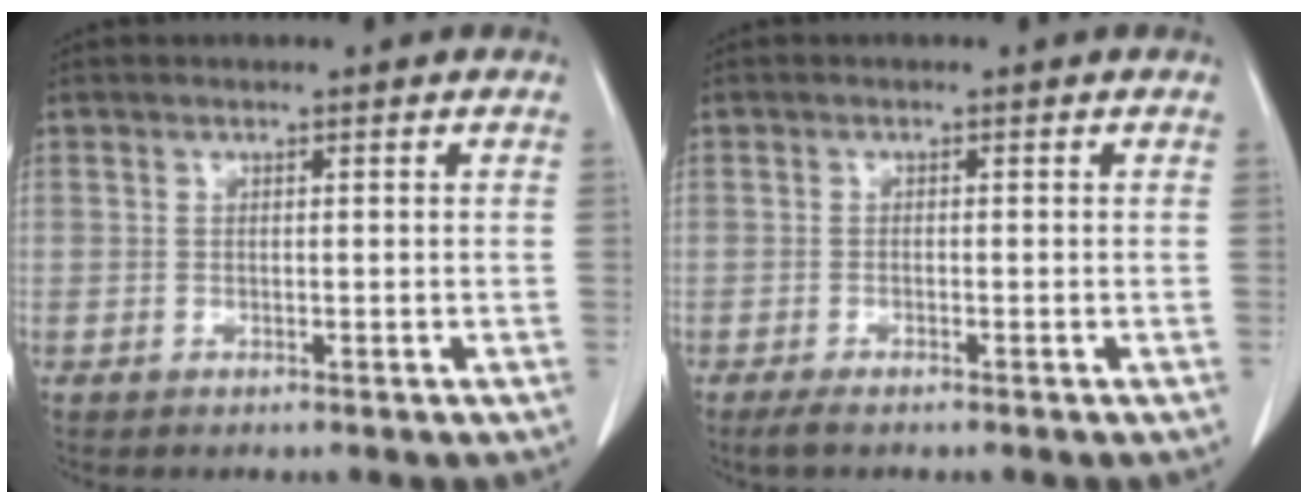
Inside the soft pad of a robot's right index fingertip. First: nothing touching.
{"total": 2.2, "force": [-1.7, 0.3, 1.3], "torque": [-0.026, -0.005, -0.029]}